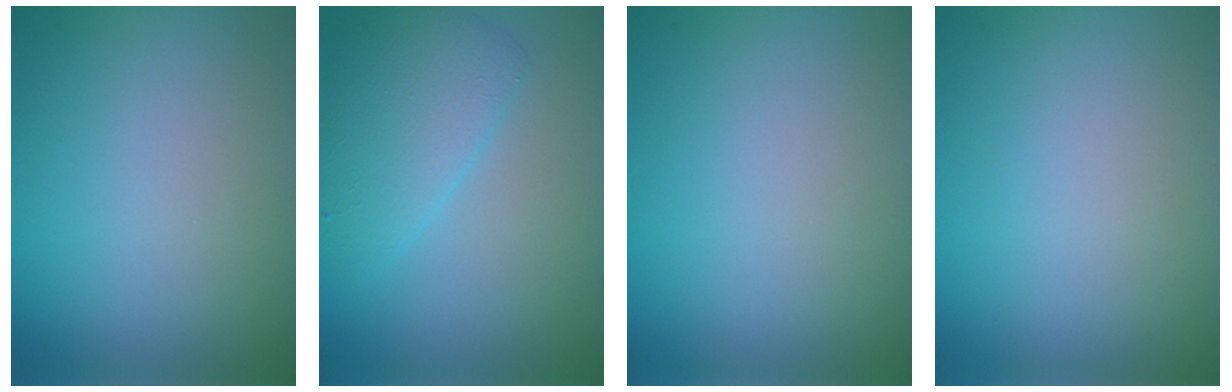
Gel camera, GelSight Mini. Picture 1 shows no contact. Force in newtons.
{"total": 3.9, "press": 3.9, "slide": 0.1}
{"total": 0.0}
{"total": 0.0}